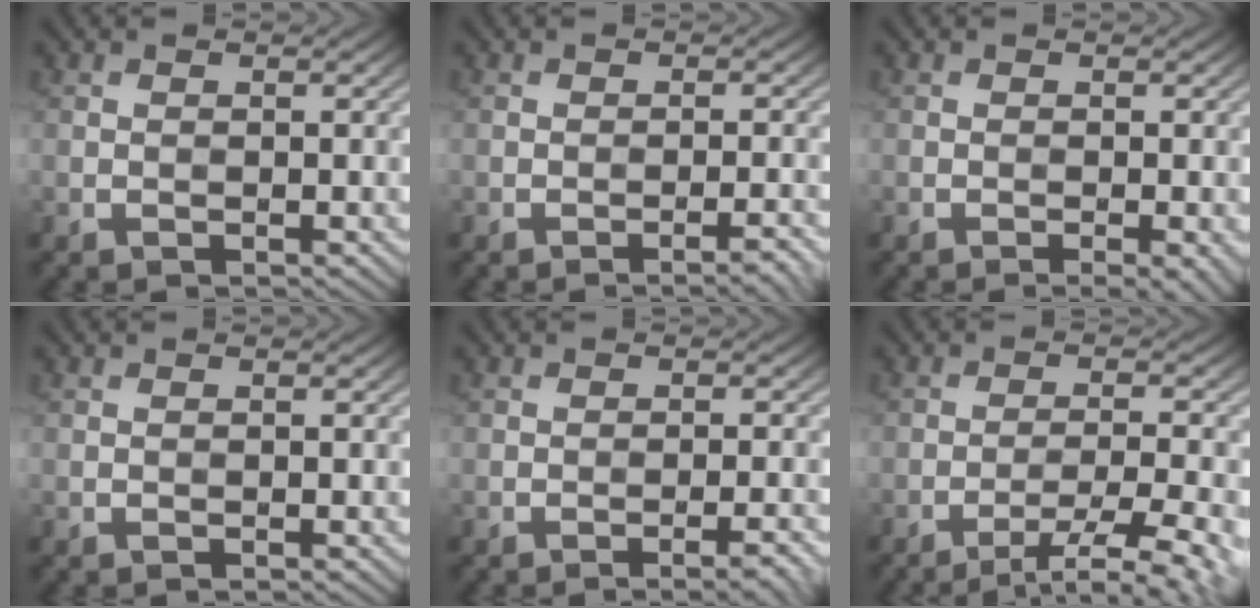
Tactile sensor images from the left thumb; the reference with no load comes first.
{"total": 2.5, "force": [-1.6, 0.4, 1.9], "torque": [-0.026, 0.008, -0.027]}
{"total": 2.1, "force": [-0.9, 0.3, 1.8], "torque": [-0.026, 0.000, -0.015]}
{"total": 0.0}
{"total": 3.0, "force": [-1.7, 0.5, 2.4], "torque": [-0.033, 0.008, -0.029]}
{"total": 7.6, "force": [-5.1, 1.1, 5.5], "torque": [-0.092, 0.003, -0.073]}